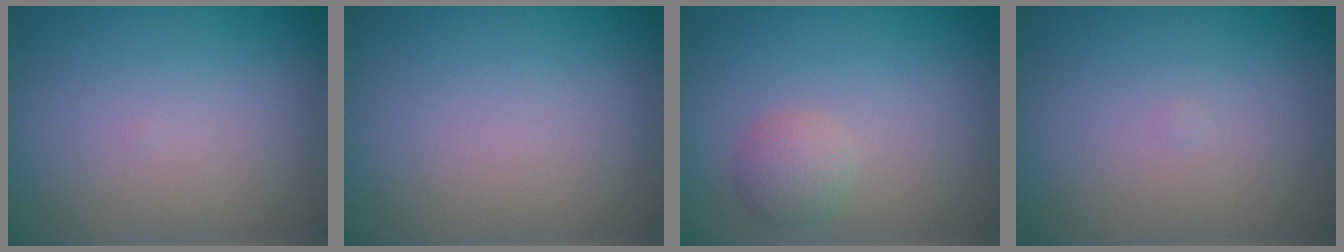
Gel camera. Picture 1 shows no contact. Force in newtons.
{"total": 0.0}
{"total": 2.0, "press": 2.0, "slide": 0.0}
{"total": 0.0}